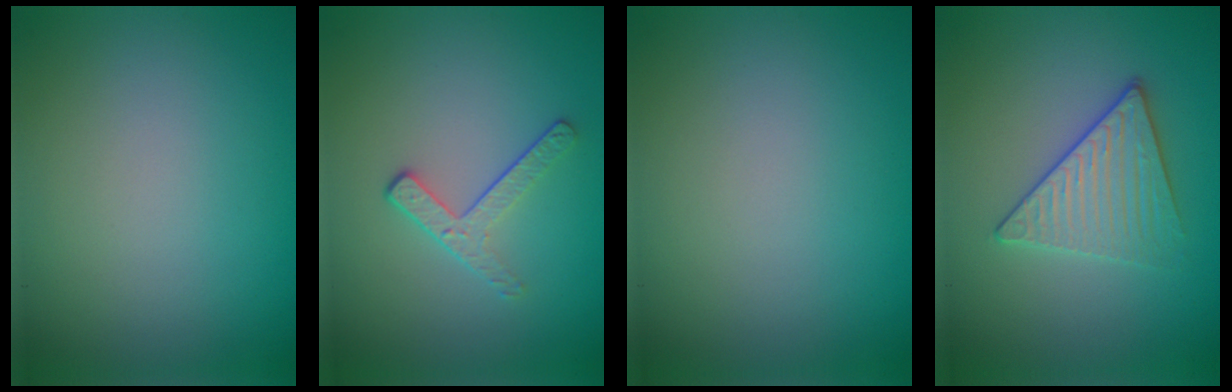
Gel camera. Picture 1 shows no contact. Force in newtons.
{"total": 2.0, "press": 1.4, "slide": 1.5}
{"total": 0.0}
{"total": 3.5, "press": 3.4, "slide": 1.1}